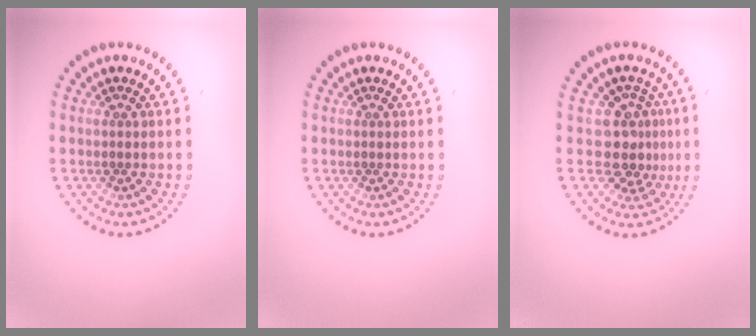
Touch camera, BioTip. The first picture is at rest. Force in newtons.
{"total": 0.0}
{"total": 3.3, "press": 2.5, "slide": 2.2}